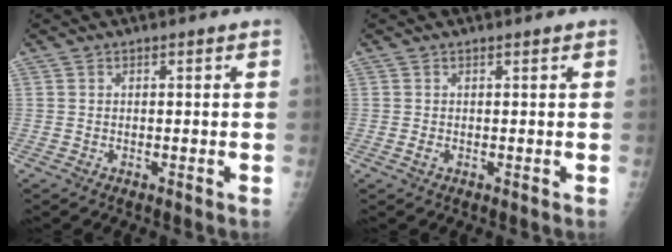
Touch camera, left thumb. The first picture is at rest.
{"total": 1.1, "force": [0.2, 0.5, 0.9], "torque": [-0.019, 0.005, 0.007]}